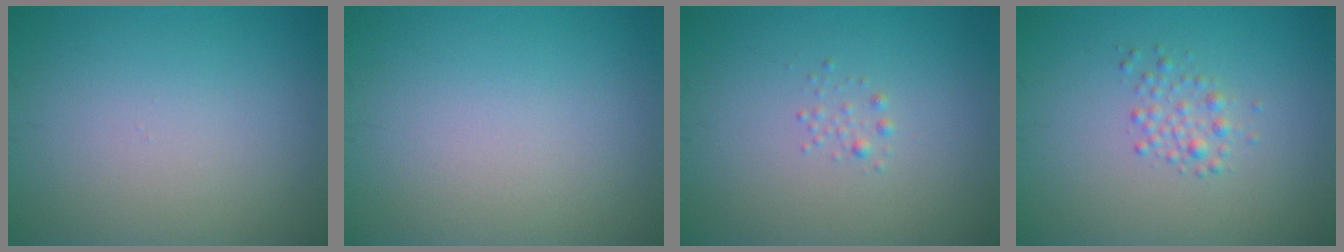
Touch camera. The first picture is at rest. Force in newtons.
{"total": 0.0}
{"total": 0.7, "press": 0.7, "slide": 0.0}
{"total": 1.6, "press": 1.6, "slide": 0.0}